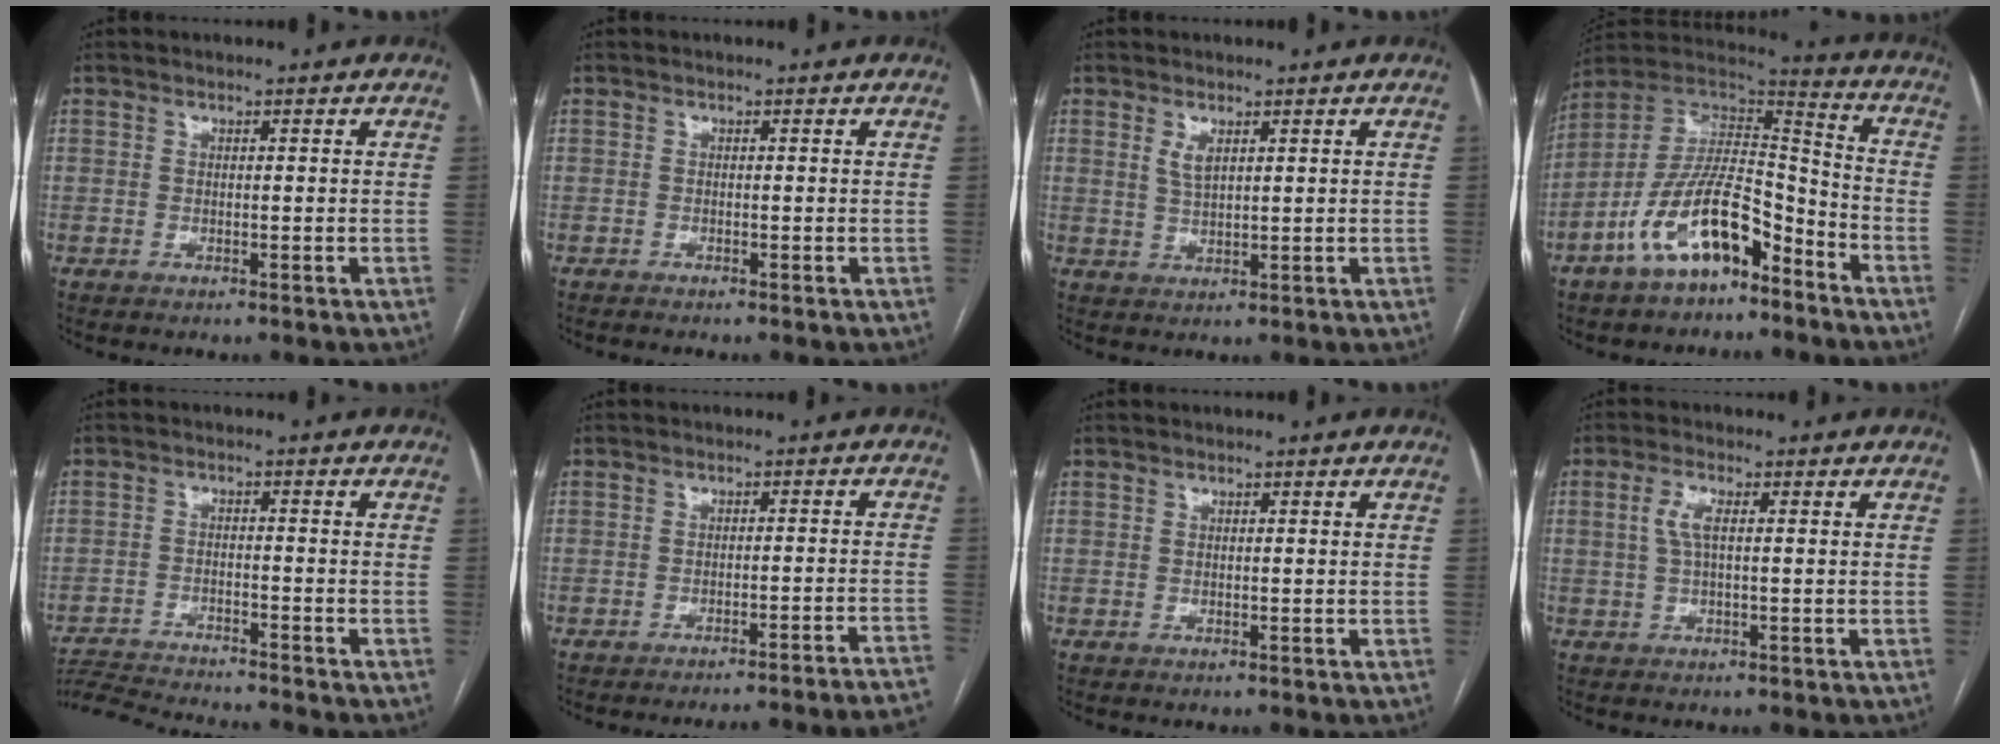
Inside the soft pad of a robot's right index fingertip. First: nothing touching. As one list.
[{"total": 1.3, "force": [-1.1, -0.1, 0.6], "torque": [-0.005, 0.001, -0.014]}, {"total": 2.6, "force": [1.3, 0.9, 2.1], "torque": [-0.044, -0.002, 0.031]}, {"total": 14.4, "force": [-8.5, 5.4, 10.4], "torque": [-0.196, 0.023, -0.152]}, {"total": 11.7, "force": [-11.2, -0.6, 3.4], "torque": [-0.051, -0.004, -0.181]}, {"total": 19.1, "force": [-18.4, -2.0, 4.8], "torque": [-0.003, -0.015, -0.214]}, {"total": 0.0}, {"total": 3.2, "force": [0.6, 0.8, 3.1], "torque": [-0.068, 0.007, 0.013]}]